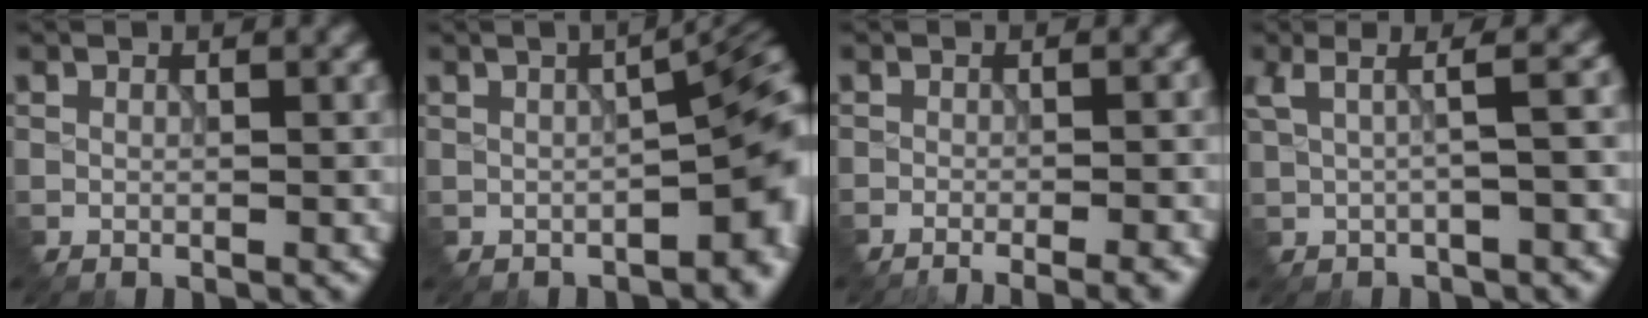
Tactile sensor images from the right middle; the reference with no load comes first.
{"total": 7.8, "force": [-1.2, 2.5, 7.3], "torque": [-0.078, -0.003, -0.008]}
{"total": 5.3, "force": [-2.8, 1.8, 4.1], "torque": [-0.016, 0.010, -0.027]}
{"total": 4.4, "force": [0.7, 1.2, 4.2], "torque": [-0.051, 0.020, 0.019]}